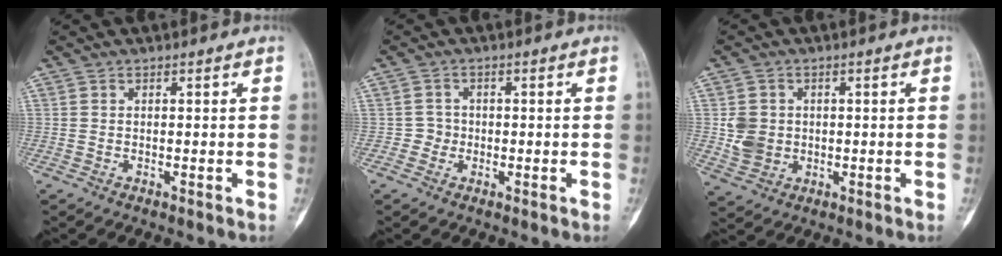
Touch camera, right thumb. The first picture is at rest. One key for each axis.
{"total": 2.2, "fx": -0.5, "fy": 2.1, "fz": 0.1, "tx": 0.014, "ty": 0.010, "tz": -0.016}
{"total": 5.7, "fx": 0.1, "fy": 5.1, "fz": 2.7, "tx": -0.034, "ty": 0.000, "tz": 0.009}